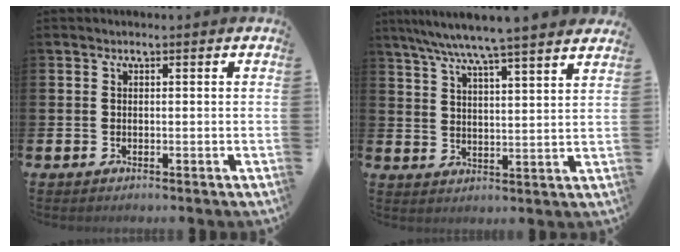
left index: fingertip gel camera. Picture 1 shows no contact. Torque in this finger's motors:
{"motor_torque": [0.34, -0.48, 1.05, 0.21]}